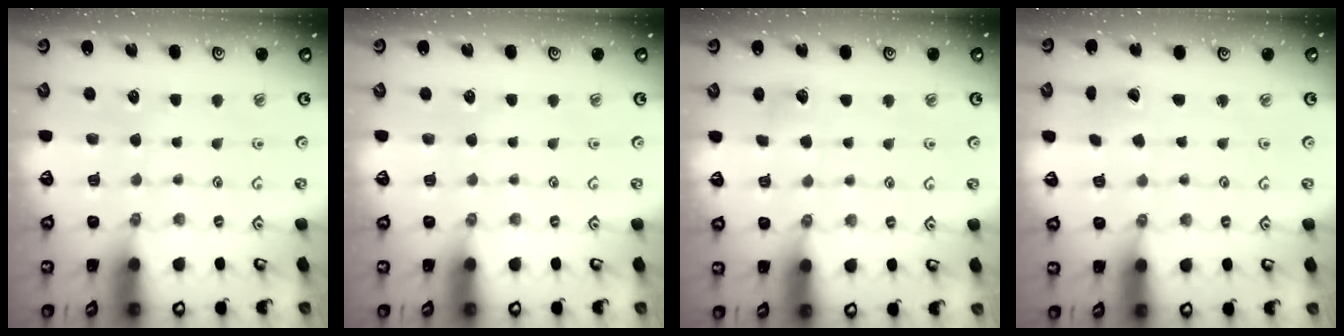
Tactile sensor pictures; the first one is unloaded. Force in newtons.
{"total": 0.0}
{"total": 4.4, "press": 4.4, "slide": 0.4}
{"total": 0.9, "press": 0.9, "slide": 0.1}